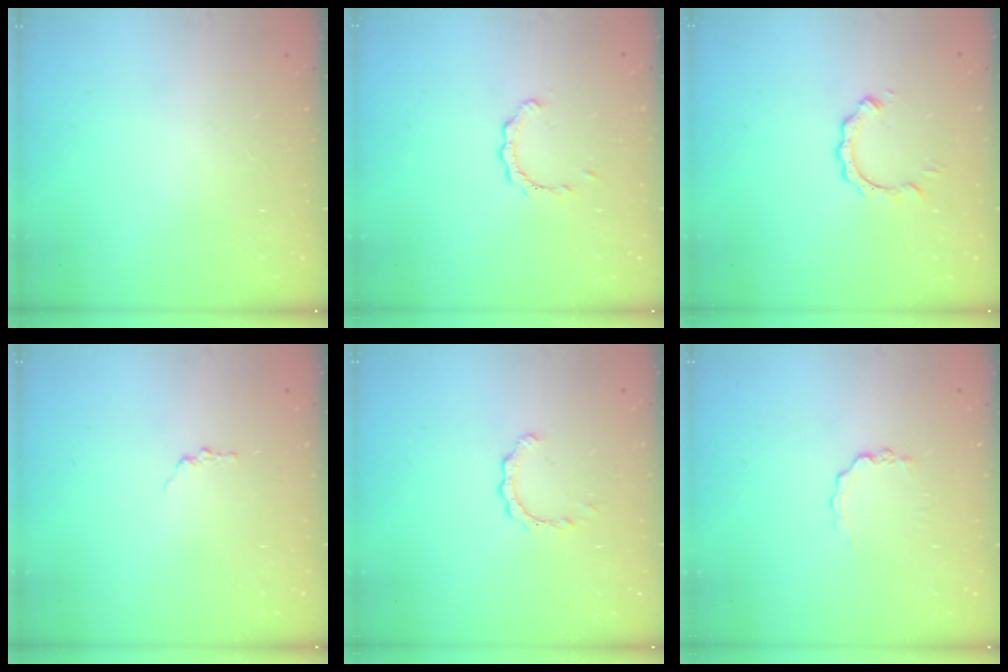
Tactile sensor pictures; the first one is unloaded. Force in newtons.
{"total": 2.2, "press": 2.2, "slide": 0.1}
{"total": 3.4, "press": 3.4, "slide": 0.1}
{"total": 0.8, "press": 0.8, "slide": 0.1}
{"total": 2.2, "press": 2.1, "slide": 0.3}
{"total": 3.3, "press": 3.3, "slide": 0.2}